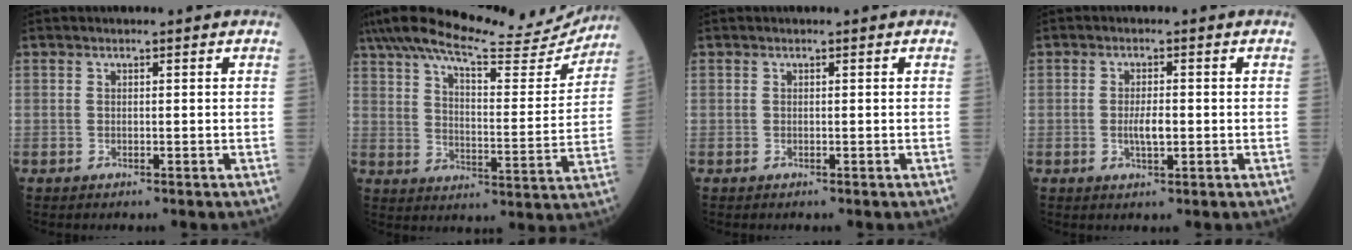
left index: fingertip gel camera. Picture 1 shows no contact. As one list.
[{"total": 22.4, "force": [20.2, 3.3, 9.3], "torque": [-0.158, -0.013, 0.277]}, {"total": 0.0}, {"total": 3.0, "force": [-0.4, 0.9, 2.8], "torque": [-0.058, 0.000, -0.006]}]